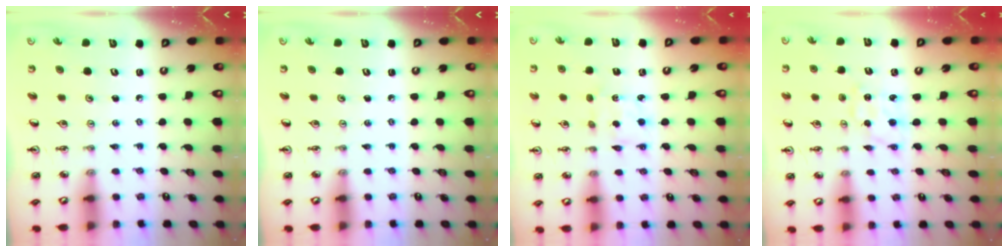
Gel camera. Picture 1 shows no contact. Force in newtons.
{"total": 0.0}
{"total": 2.0, "press": 1.8, "slide": 0.7}
{"total": 1.2, "press": 1.2, "slide": 0.3}